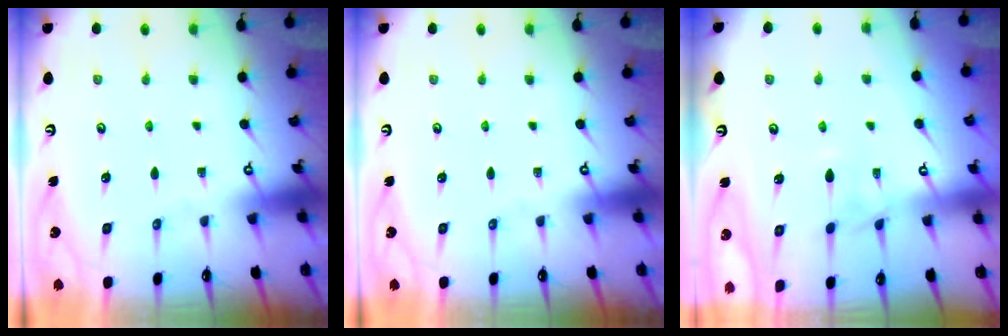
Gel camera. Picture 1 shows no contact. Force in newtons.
{"total": 0.0}
{"total": 2.8, "press": 2.7, "slide": 0.8}